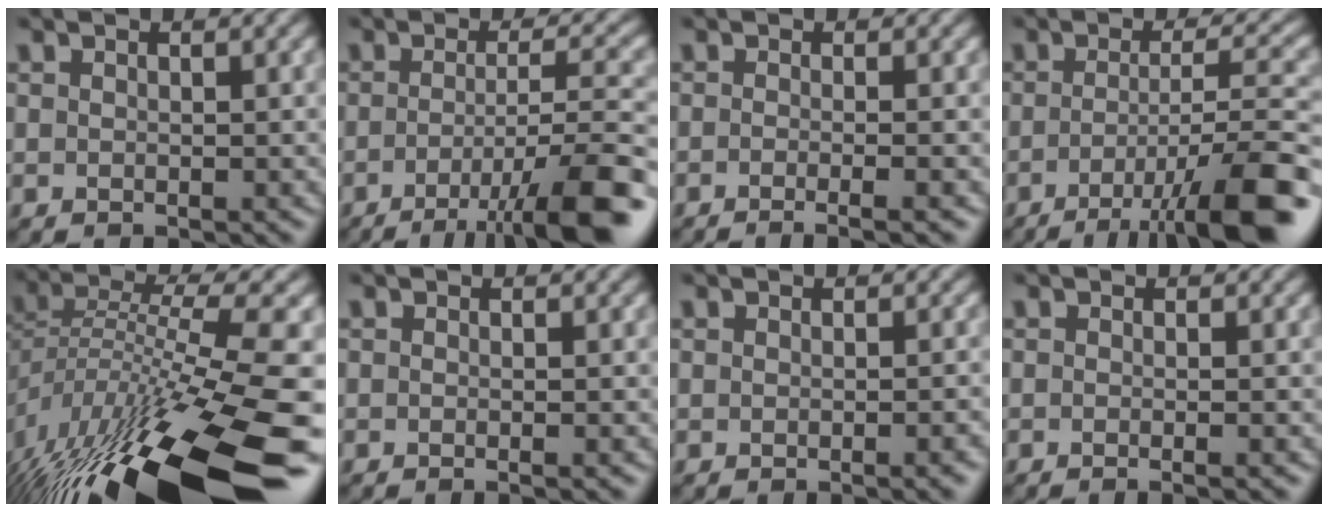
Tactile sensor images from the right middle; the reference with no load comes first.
{"total": 10.1, "force": [-5.0, 2.1, 8.5], "torque": [-0.112, -0.002, -0.080]}
{"total": 3.3, "force": [-1.2, 1.2, 2.9], "torque": [-0.012, -0.005, -0.031]}
{"total": 11.2, "force": [-5.6, 2.4, 9.4], "torque": [-0.128, -0.002, -0.091]}
{"total": 17.1, "force": [-9.1, 5.3, 13.4], "torque": [-0.256, -0.014, -0.151]}
{"total": 1.1, "force": [-0.4, 0.4, 1.0], "torque": [-0.006, -0.008, -0.013]}
{"total": 1.8, "force": [-0.7, 0.4, 1.6], "torque": [-0.011, 0.001, -0.009]}
{"total": 1.7, "force": [-0.5, 0.7, 1.5], "torque": [-0.005, -0.008, -0.021]}